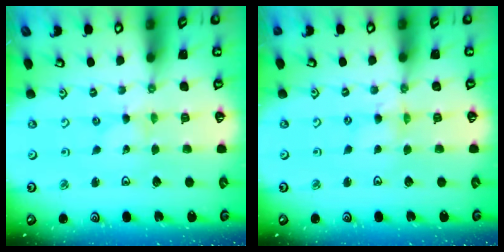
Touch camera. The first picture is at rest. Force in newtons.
{"total": 1.2, "press": 1.2, "slide": 0.3}